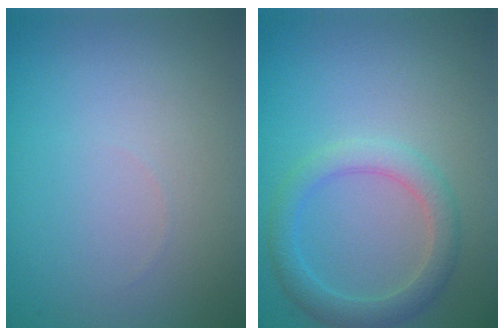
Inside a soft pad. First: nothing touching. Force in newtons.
{"total": 2.9, "press": 2.9, "slide": 0.1}